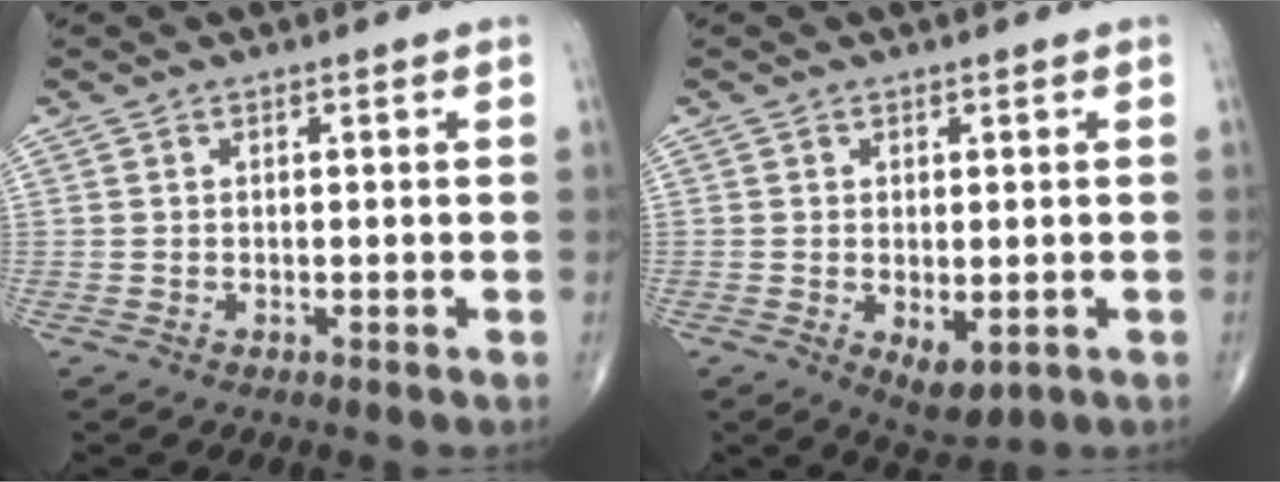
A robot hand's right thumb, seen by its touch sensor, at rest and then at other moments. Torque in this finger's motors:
{"motor_torque": [-0.13, 0.30, 0.32, 0.32, 0.01]}